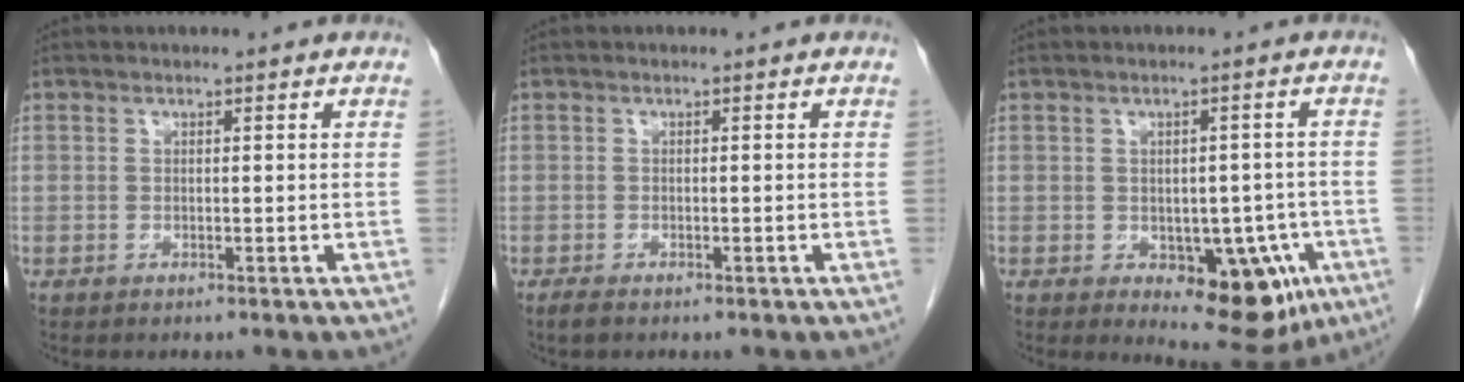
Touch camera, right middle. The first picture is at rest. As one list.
[{"total": 1.2, "force": [-0.9, 0.3, 0.8], "torque": [-0.022, -0.003, -0.016]}, {"total": 10.1, "force": [-3.7, 5.1, 7.9], "torque": [-0.075, 0.000, -0.034]}]